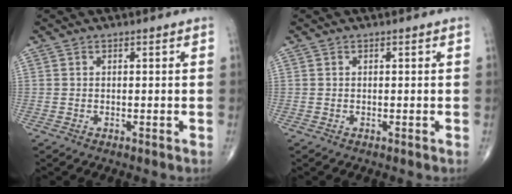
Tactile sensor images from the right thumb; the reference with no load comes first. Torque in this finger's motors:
{"motor_torque": [-0.17, 0.18, -0.08, -0.08, 0.00]}